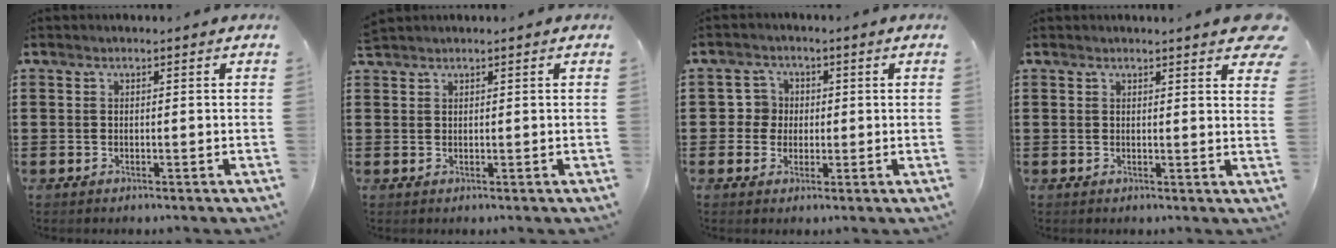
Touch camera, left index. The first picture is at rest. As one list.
[{"total": 1.0, "force": [1.0, 0.1, 0.1], "torque": [-0.004, 0.000, 0.021]}, {"total": 3.6, "force": [0.1, 3.6, 0.6], "torque": [-0.030, 0.010, -0.001]}, {"total": 3.3, "force": [2.7, 0.4, 1.9], "torque": [-0.021, -0.010, 0.045]}]